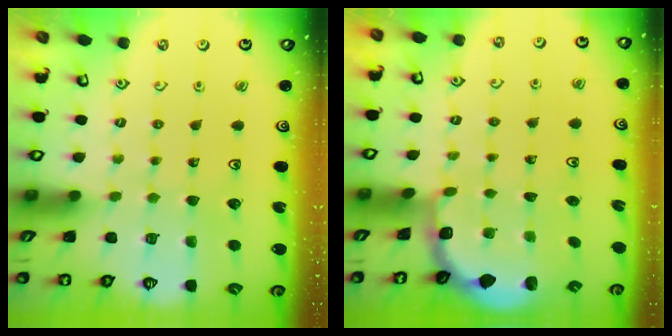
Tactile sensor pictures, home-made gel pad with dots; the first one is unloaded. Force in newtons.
{"total": 1.8, "press": 1.7, "slide": 0.7}